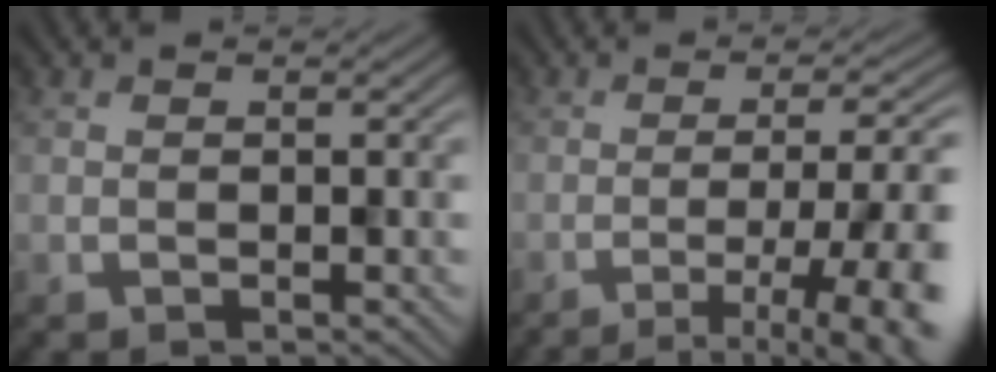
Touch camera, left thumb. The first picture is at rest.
{"total": 11.2, "force": [-4.9, 2.8, 9.6], "torque": [-0.110, 0.005, -0.065]}